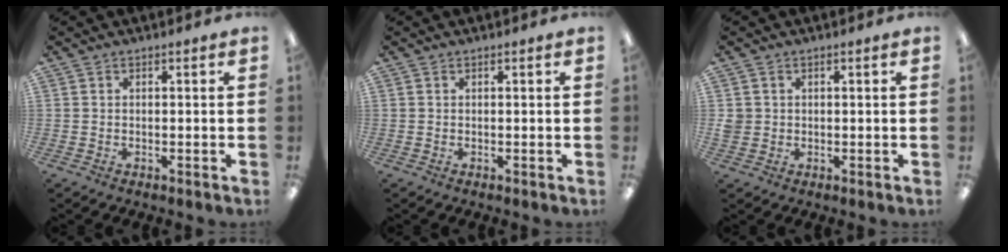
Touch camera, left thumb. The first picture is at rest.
{"total": 0.0}
{"total": 2.1, "force": [0.2, 2.0, 0.5], "torque": [-0.011, 0.004, 0.002]}